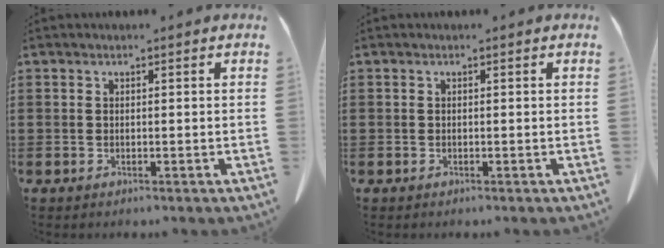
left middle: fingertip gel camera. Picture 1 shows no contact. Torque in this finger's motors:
{"motor_torque": [0.02, -0.02, -0.01, 0.00]}